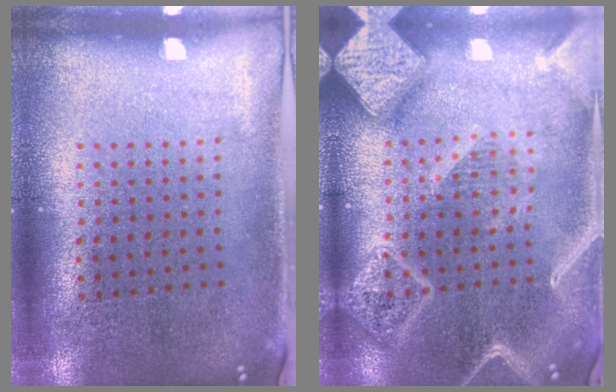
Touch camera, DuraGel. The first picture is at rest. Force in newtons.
{"total": 4.0, "press": 4.0, "slide": 0.4}